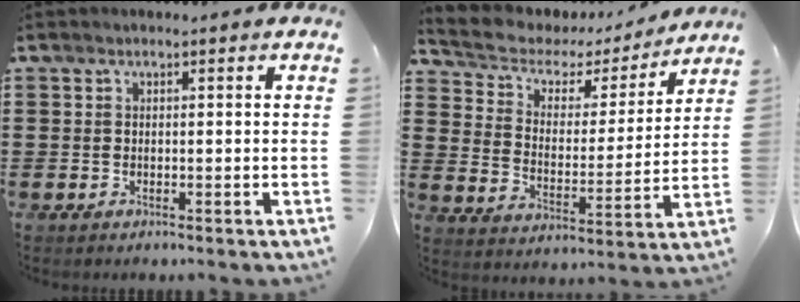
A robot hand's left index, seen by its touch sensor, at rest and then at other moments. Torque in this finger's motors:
{"motor_torque": [1.06, -1.08, 0.25, 0.04]}